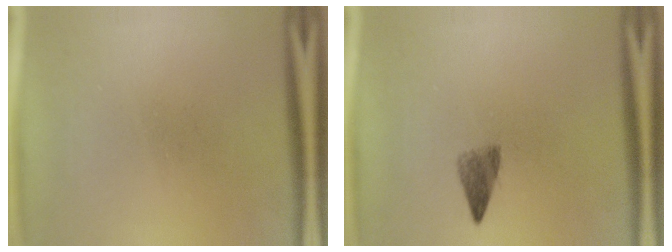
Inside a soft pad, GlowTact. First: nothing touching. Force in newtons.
{"total": 2.8}